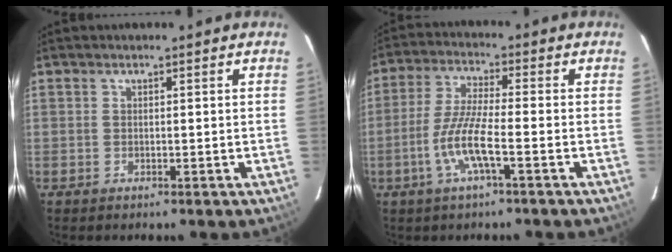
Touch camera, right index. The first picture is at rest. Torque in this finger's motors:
{"motor_torque": [1.22, -0.93, 0.78, 0.21]}